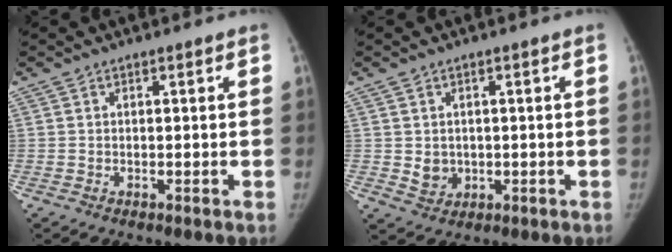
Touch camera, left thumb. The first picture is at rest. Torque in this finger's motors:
{"motor_torque": [0.39, 0.32, 0.29, -0.16, 0.05]}